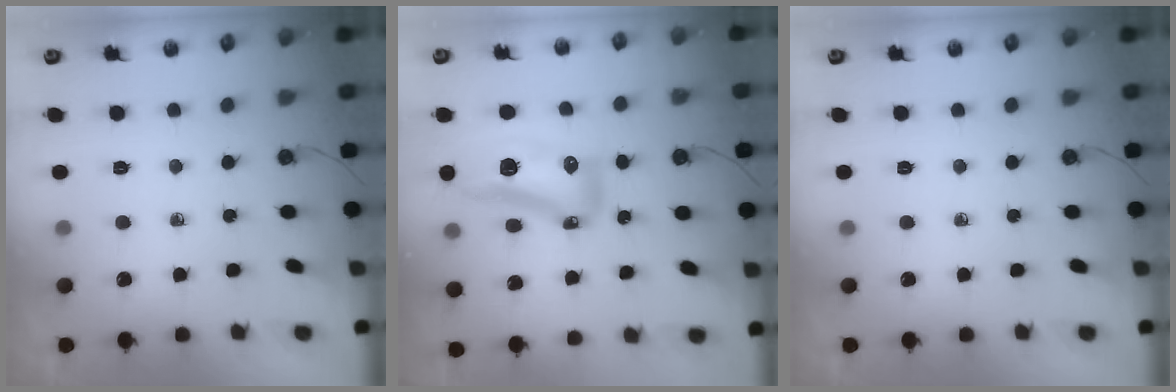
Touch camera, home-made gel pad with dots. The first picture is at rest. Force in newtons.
{"total": 14.8, "press": 14.7, "slide": 1.6}
{"total": 0.0}